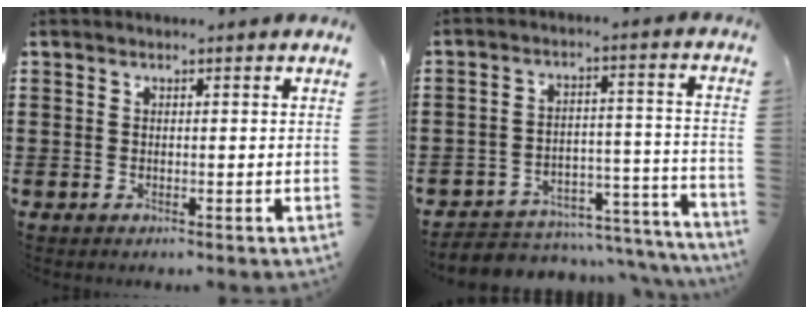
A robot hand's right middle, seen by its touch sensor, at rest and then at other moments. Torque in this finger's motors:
{"motor_torque": [0.37, 0.32, 0.15, 0.06]}